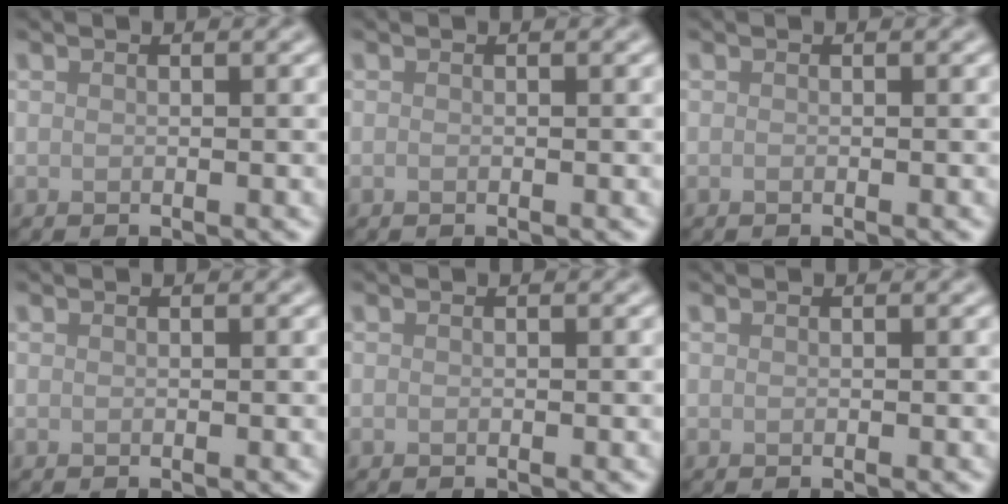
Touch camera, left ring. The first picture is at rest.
{"total": 0.0}
{"total": 0.0}
{"total": 0.0}
{"total": 0.0}
{"total": 0.0}